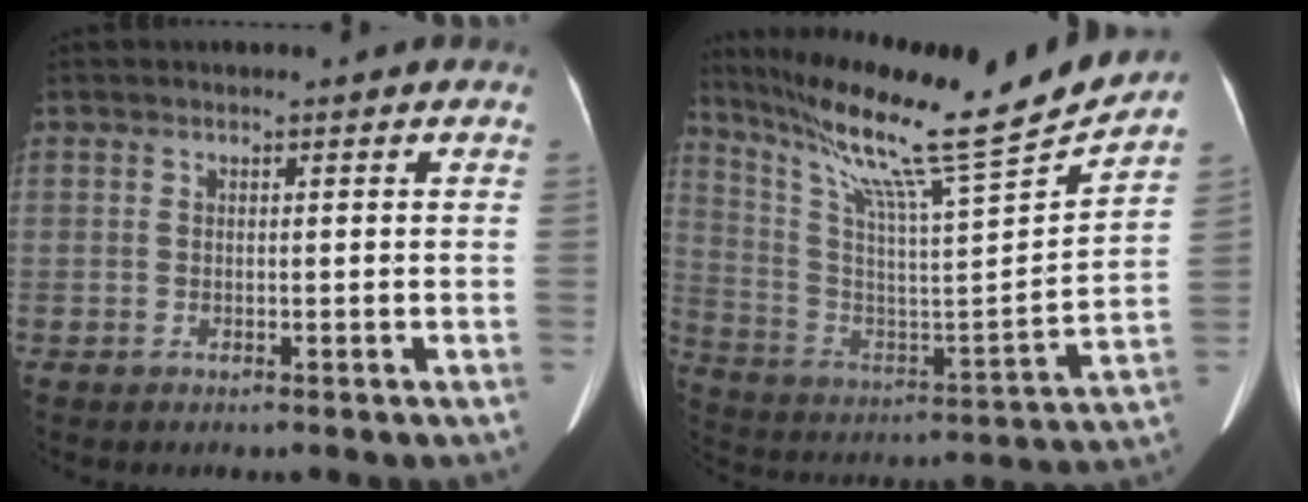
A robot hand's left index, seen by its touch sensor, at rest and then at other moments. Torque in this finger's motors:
{"motor_torque": [-0.03, -1.81, 0.46, 0.17]}